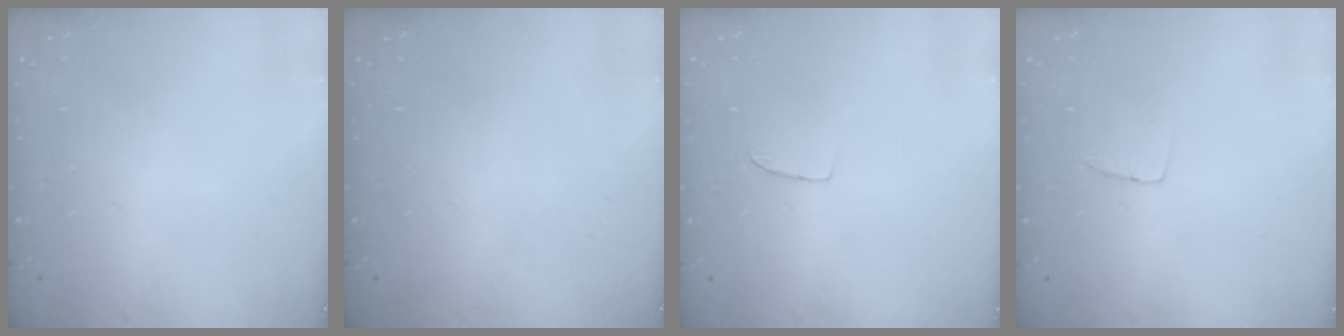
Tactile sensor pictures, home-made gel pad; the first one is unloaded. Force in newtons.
{"total": 0.0}
{"total": 2.5, "press": 2.5, "slide": 0.1}
{"total": 2.9, "press": 2.9, "slide": 0.1}